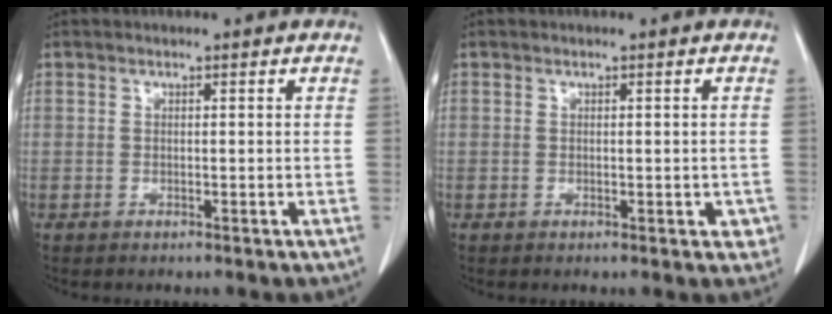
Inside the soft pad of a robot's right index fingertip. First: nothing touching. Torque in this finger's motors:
{"motor_torque": [0.03, 0.08, 0.03, 0.01]}